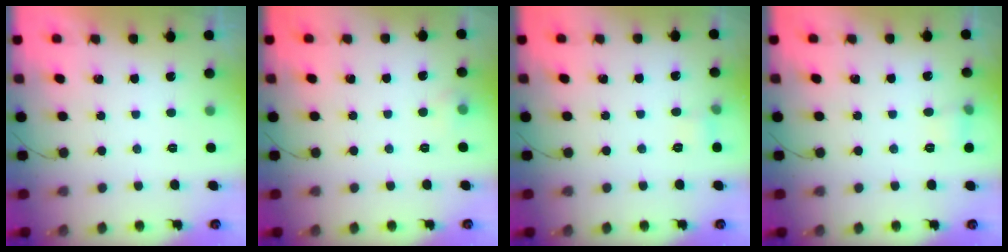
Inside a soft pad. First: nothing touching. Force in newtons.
{"total": 4.2, "press": 3.9, "slide": 1.7}
{"total": 4.8, "press": 4.5, "slide": 1.6}
{"total": 5.5, "press": 5.2, "slide": 1.6}